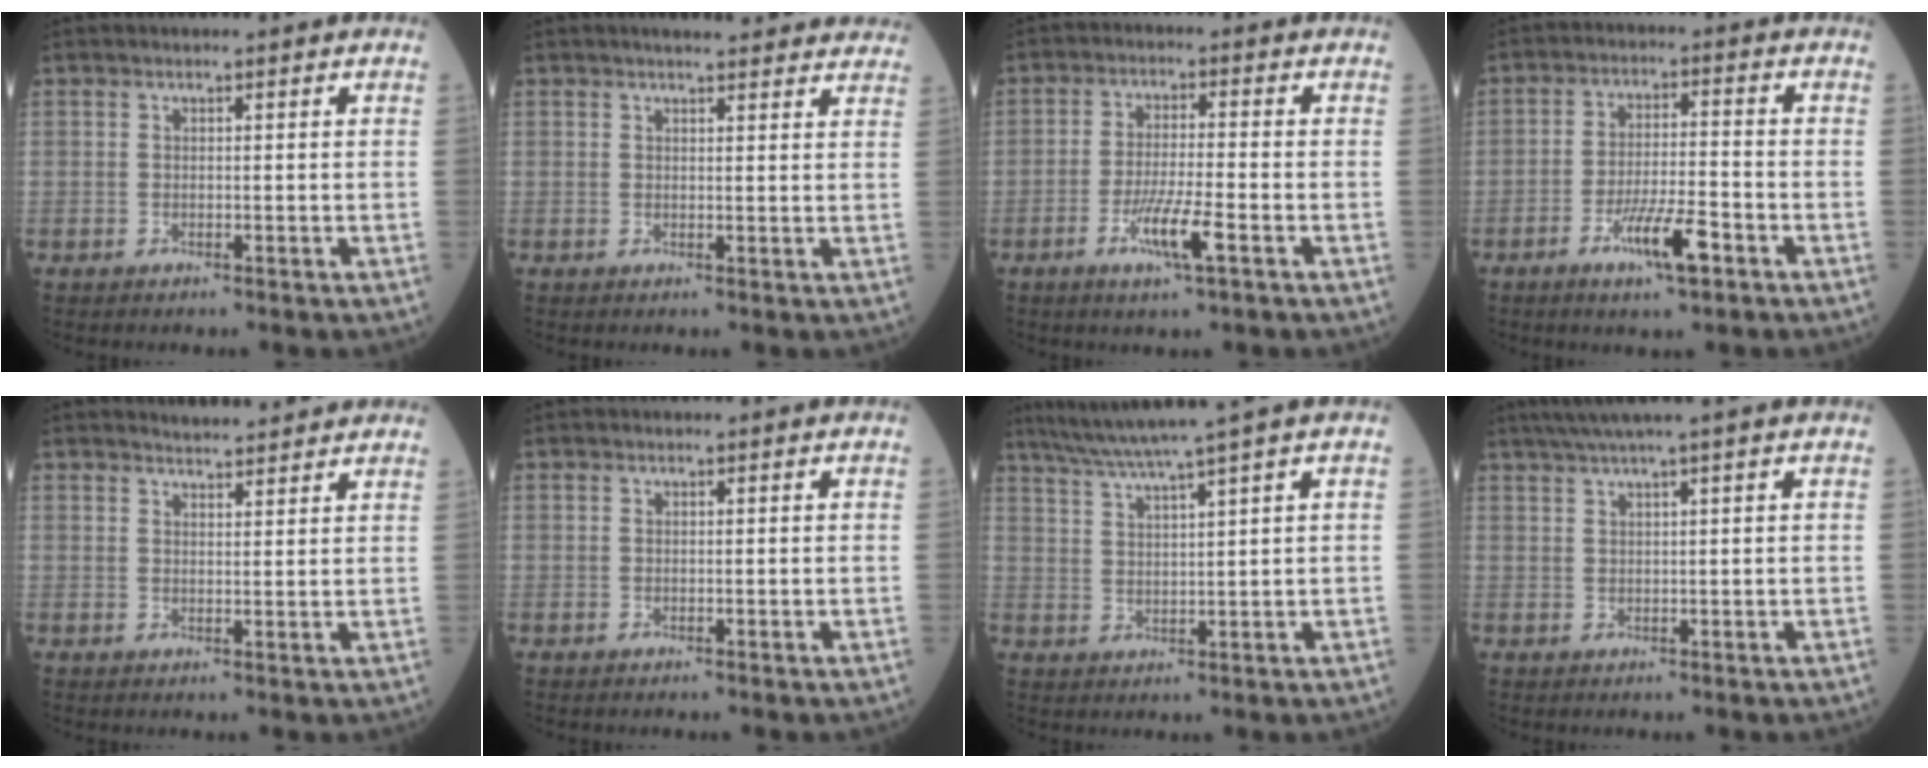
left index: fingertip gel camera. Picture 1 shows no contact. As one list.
[{"total": 12.0, "force": [10.8, 2.2, 4.6], "torque": [-0.041, 0.017, 0.114]}, {"total": 6.2, "force": [-2.9, 0.2, 5.5], "torque": [-0.110, -0.011, -0.053]}, {"total": 7.4, "force": [-4.1, 1.1, 6.1], "torque": [-0.116, -0.007, -0.068]}, {"total": 5.6, "force": [5.3, 0.7, 1.5], "torque": [-0.027, 0.013, 0.066]}, {"total": 0.0}, {"total": 7.6, "force": [5.9, -2.2, 4.2], "torque": [-0.074, 0.011, 0.107]}, {"total": 4.3, "force": [3.2, -1.4, 2.5], "torque": [-0.045, 0.013, 0.061]}]